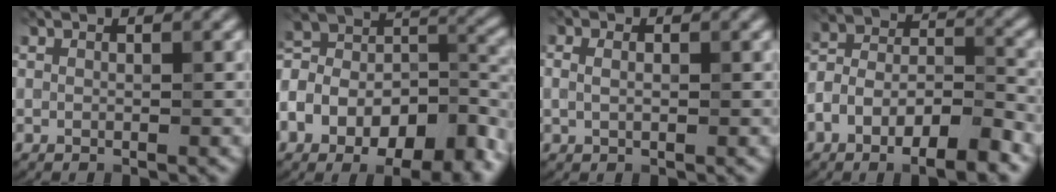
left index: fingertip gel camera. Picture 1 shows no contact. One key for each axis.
{"total": 14.3, "fx": -6.7, "fy": 8.0, "fz": 9.7, "tx": -0.169, "ty": 0.007, "tz": -0.106}
{"total": 1.9, "fx": 0.5, "fy": 1.2, "fz": 1.4, "tx": -0.019, "ty": 0.001, "tz": 0.000}
{"total": 8.7, "fx": -4.8, "fy": 3.9, "fz": 6.2, "tx": -0.102, "ty": 0.003, "tz": -0.091}